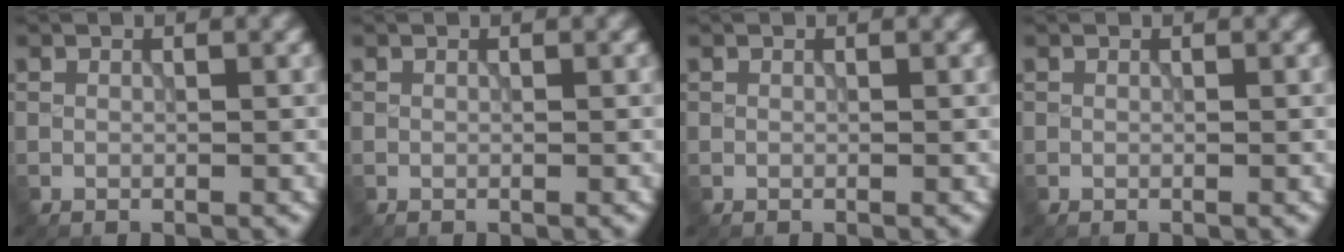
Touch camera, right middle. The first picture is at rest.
{"total": 0.0}
{"total": 0.0}
{"total": 0.0}